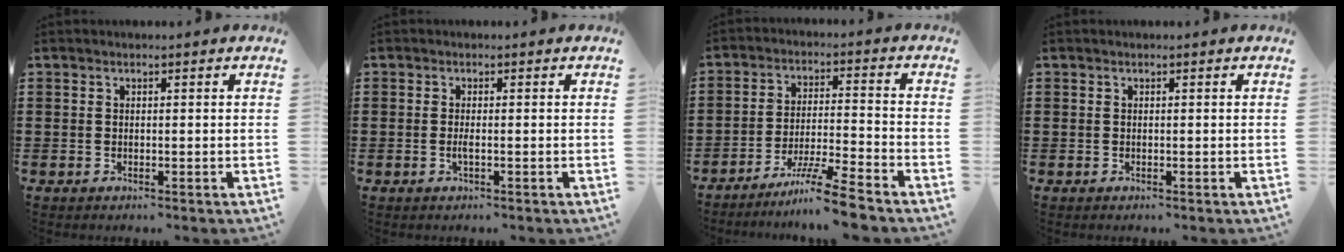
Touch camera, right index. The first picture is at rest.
{"total": 1.3, "force": [-0.4, 0.0, 1.2], "torque": [-0.024, -0.004, -0.007]}
{"total": 8.1, "force": [-6.8, -0.5, 4.5], "torque": [-0.085, -0.006, -0.131]}
{"total": 0.0}